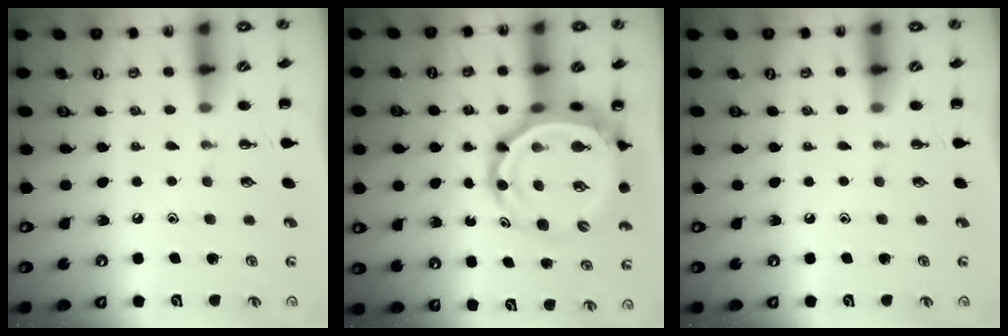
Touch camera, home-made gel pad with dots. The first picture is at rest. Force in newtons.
{"total": 10.6, "press": 10.2, "slide": 2.9}
{"total": 0.0}